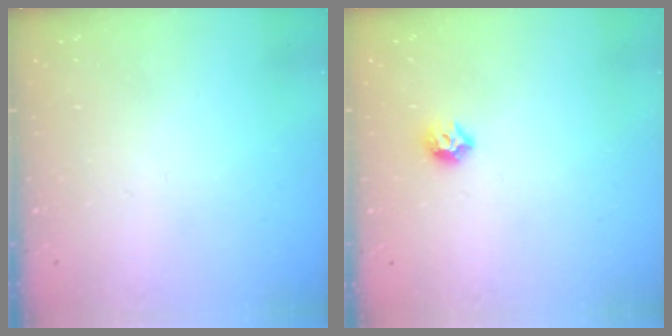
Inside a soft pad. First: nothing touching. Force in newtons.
{"total": 6.4, "press": 6.3, "slide": 0.8}